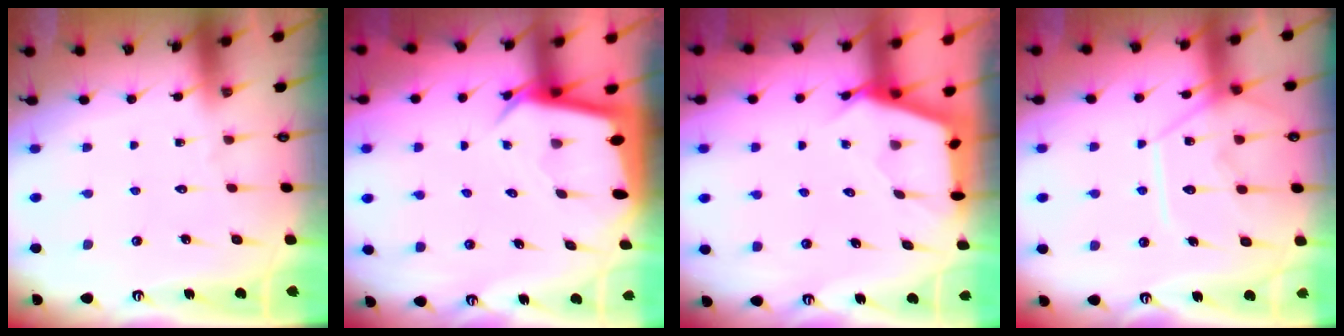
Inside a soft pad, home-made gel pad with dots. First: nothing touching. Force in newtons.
{"total": 3.9, "press": 3.9, "slide": 0.3}
{"total": 2.7, "press": 2.7, "slide": 0.3}
{"total": 14.7, "press": 14.6, "slide": 1.4}